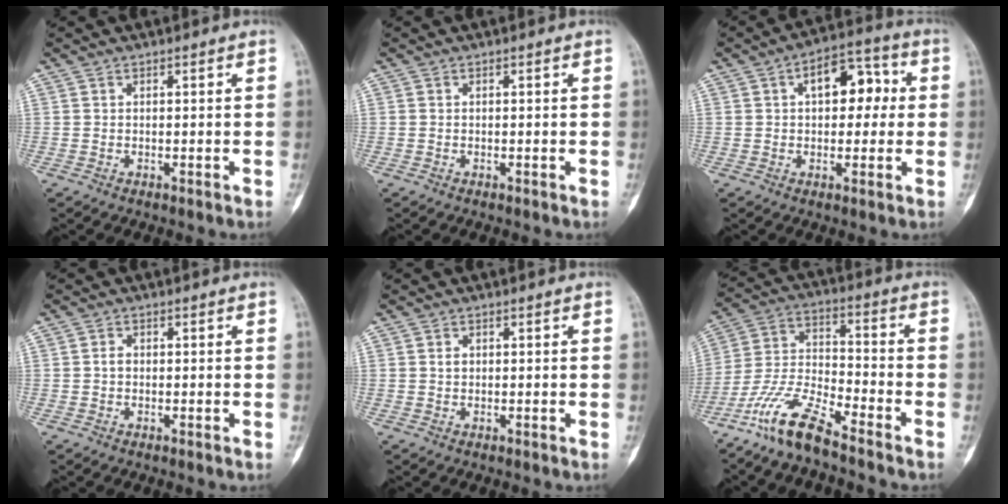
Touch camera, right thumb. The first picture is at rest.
{"total": 0.0}
{"total": 11.0, "force": [2.0, 6.5, 8.7], "torque": [-0.086, 0.027, 0.023]}
{"total": 1.4, "force": [0.0, 1.1, 0.8], "torque": [-0.007, 0.004, -0.004]}
{"total": 1.2, "force": [0.2, 1.0, 0.6], "torque": [-0.003, 0.001, 0.004]}
{"total": 12.0, "force": [-9.3, 2.8, 7.1], "torque": [-0.148, 0.057, -0.188]}